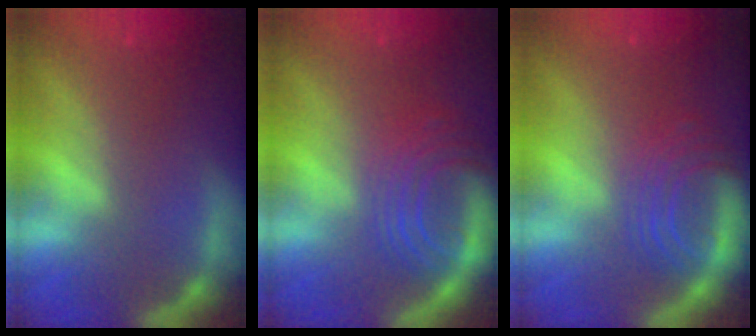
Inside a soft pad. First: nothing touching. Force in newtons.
{"total": 8.5}
{"total": 6.6}